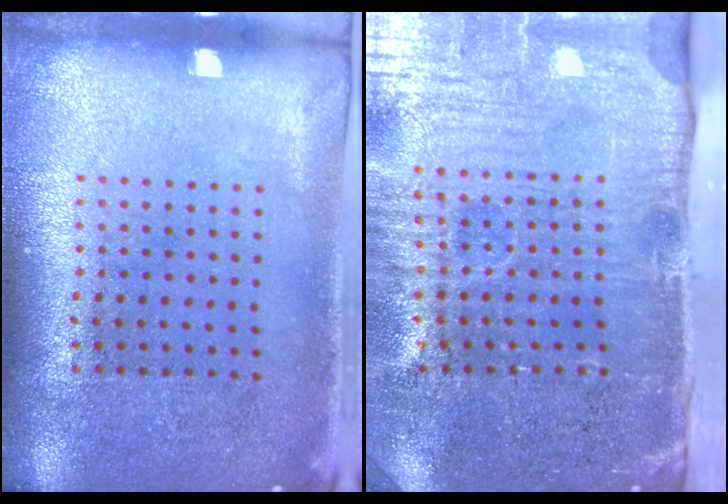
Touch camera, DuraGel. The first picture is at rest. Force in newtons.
{"total": 5.1, "press": 4.3, "slide": 2.8}